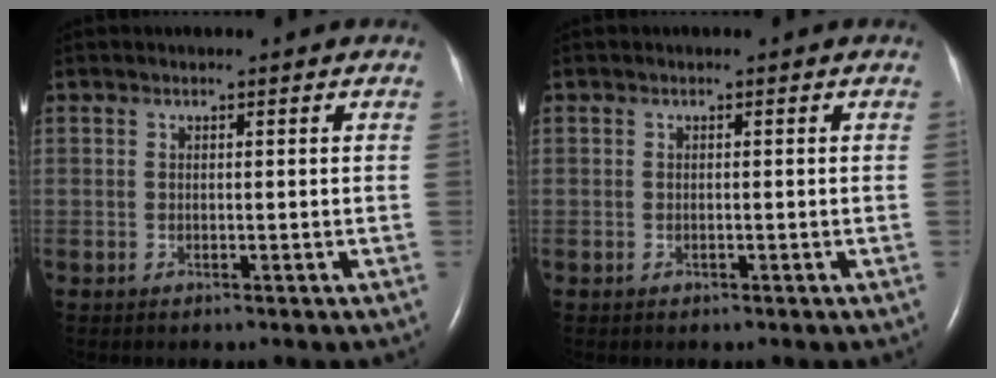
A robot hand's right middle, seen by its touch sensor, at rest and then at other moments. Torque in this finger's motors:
{"motor_torque": [-0.09, -0.03, 0.04, 0.01]}